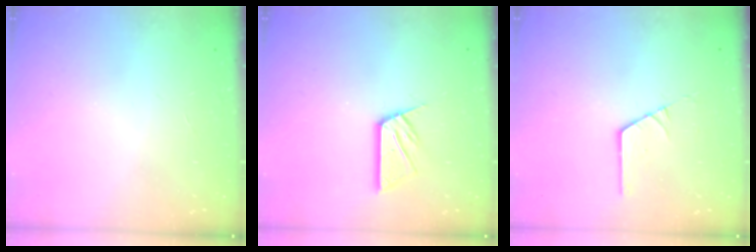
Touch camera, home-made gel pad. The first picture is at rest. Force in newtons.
{"total": 8.1, "press": 8.0, "slide": 0.6}
{"total": 1.0, "press": 1.0, "slide": 0.1}